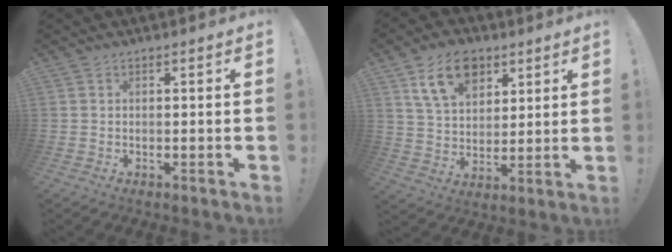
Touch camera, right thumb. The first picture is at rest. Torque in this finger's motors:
{"motor_torque": [1.90, 1.85, 0.98, -0.06, 0.06]}